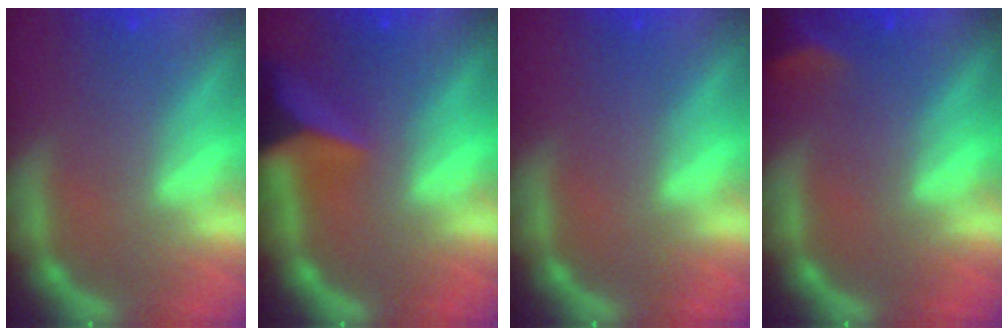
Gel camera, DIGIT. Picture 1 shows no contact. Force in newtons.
{"total": 7.9}
{"total": 0.0}
{"total": 2.9}